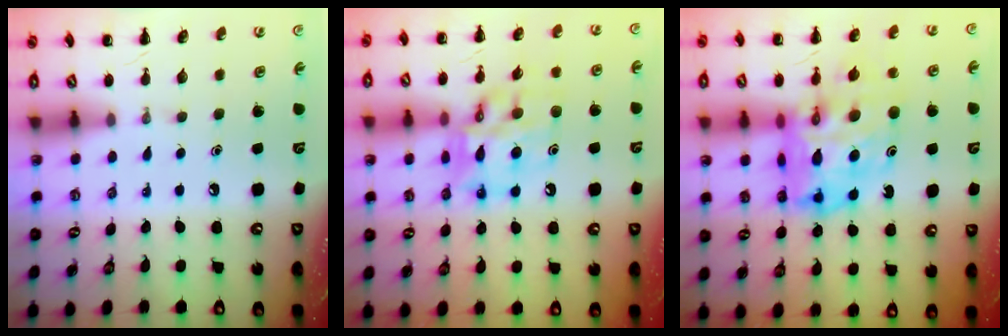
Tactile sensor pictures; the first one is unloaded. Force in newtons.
{"total": 14.6, "press": 14.3, "slide": 3.2}
{"total": 17.2, "press": 16.4, "slide": 5.1}